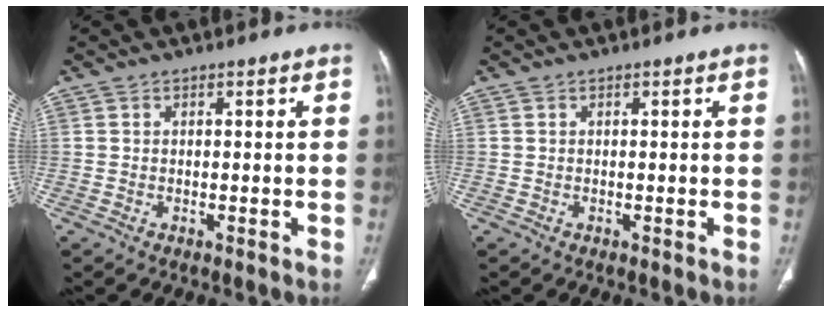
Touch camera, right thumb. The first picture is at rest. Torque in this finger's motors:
{"motor_torque": [0.14, 0.14, -0.05, -0.04, 0.01]}